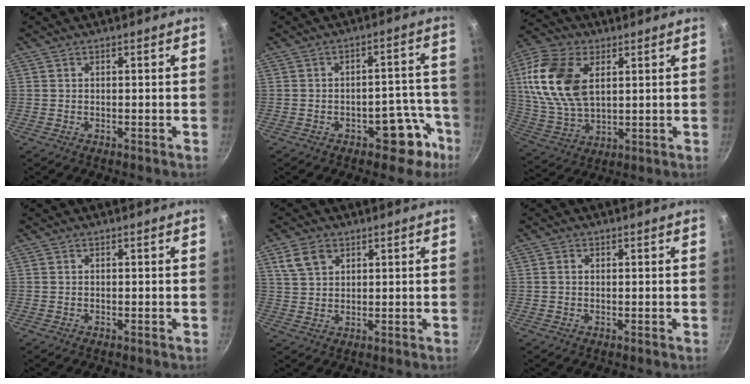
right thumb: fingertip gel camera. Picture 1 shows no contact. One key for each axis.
{"total": 8.8, "fx": -4.7, "fy": 5.3, "fz": 5.3, "tx": -0.007, "ty": 0.059, "tz": -0.043}
{"total": 17.5, "fx": 4.6, "fy": 10.7, "fz": 13.0, "tx": -0.245, "ty": -0.010, "tz": 0.093}
{"total": 0.0}
{"total": 5.5, "fx": 2.8, "fy": 3.7, "fz": 2.9, "tx": -0.042, "ty": -0.001, "tz": 0.057}
{"total": 1.1, "fx": 0.2, "fy": 0.9, "fz": 0.6, "tx": -0.010, "ty": 0.005, "tz": 0.003}